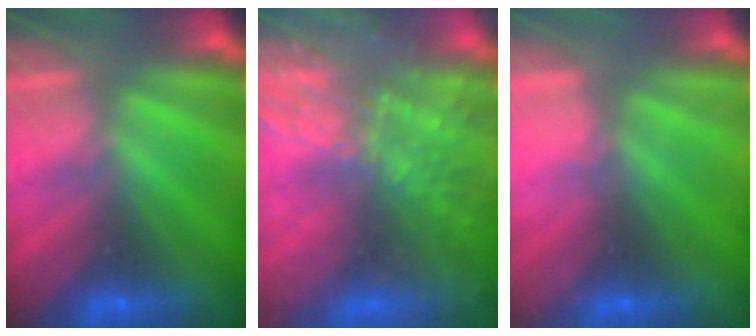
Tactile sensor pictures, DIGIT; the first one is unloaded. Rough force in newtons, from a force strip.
{"total": 6.8}
{"total": 2.3}